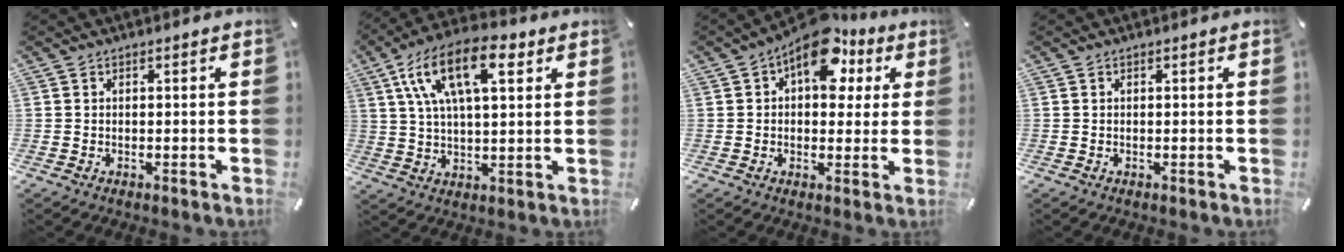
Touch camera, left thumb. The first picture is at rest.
{"total": 16.7, "force": [7.0, 7.8, 13.0], "torque": [-0.253, -0.005, 0.116]}
{"total": 13.2, "force": [6.0, 7.9, 8.8], "torque": [-0.118, -0.029, 0.102]}
{"total": 0.0}